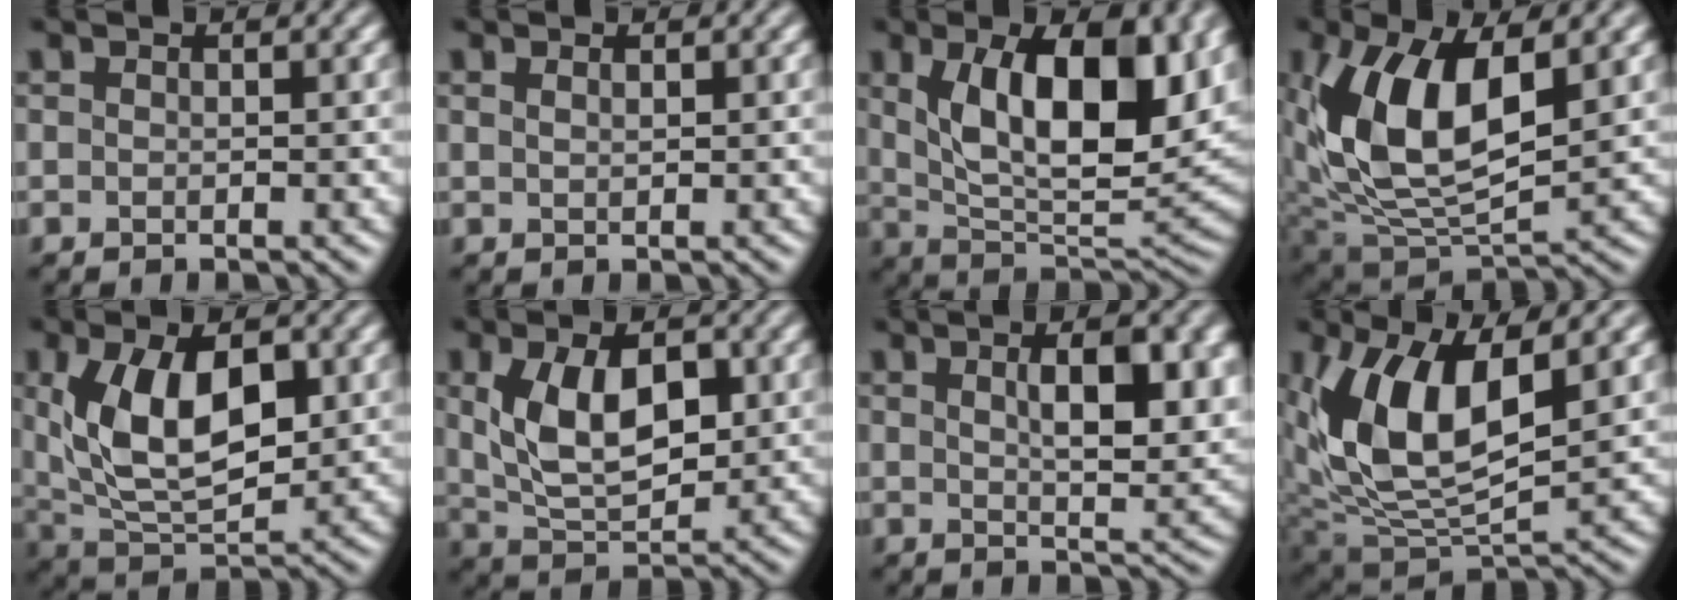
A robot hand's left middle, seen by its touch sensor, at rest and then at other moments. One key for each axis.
{"total": 0.7, "fx": 0.4, "fy": 0.2, "fz": 0.4, "tx": -0.010, "ty": 0.000, "tz": 0.009}
{"total": 12.8, "fx": 3.6, "fy": 5.6, "fz": 11.0, "tx": -0.161, "ty": -0.001, "tz": 0.055}
{"total": 10.6, "fx": 2.5, "fy": 5.5, "fz": 8.8, "tx": -0.179, "ty": -0.003, "tz": 0.043}
{"total": 9.0, "fx": 1.7, "fy": 4.8, "fz": 7.4, "tx": -0.143, "ty": 0.000, "tz": 0.031}
{"total": 7.4, "fx": 1.2, "fy": 4.0, "fz": 6.1, "tx": -0.118, "ty": 0.001, "tz": 0.024}
{"total": 7.1, "fx": 2.0, "fy": 2.3, "fz": 6.3, "tx": -0.085, "ty": 0.002, "tz": 0.036}
{"total": 9.7, "fx": 2.9, "fy": 4.7, "fz": 8.0, "tx": -0.167, "ty": -0.012, "tz": 0.053}